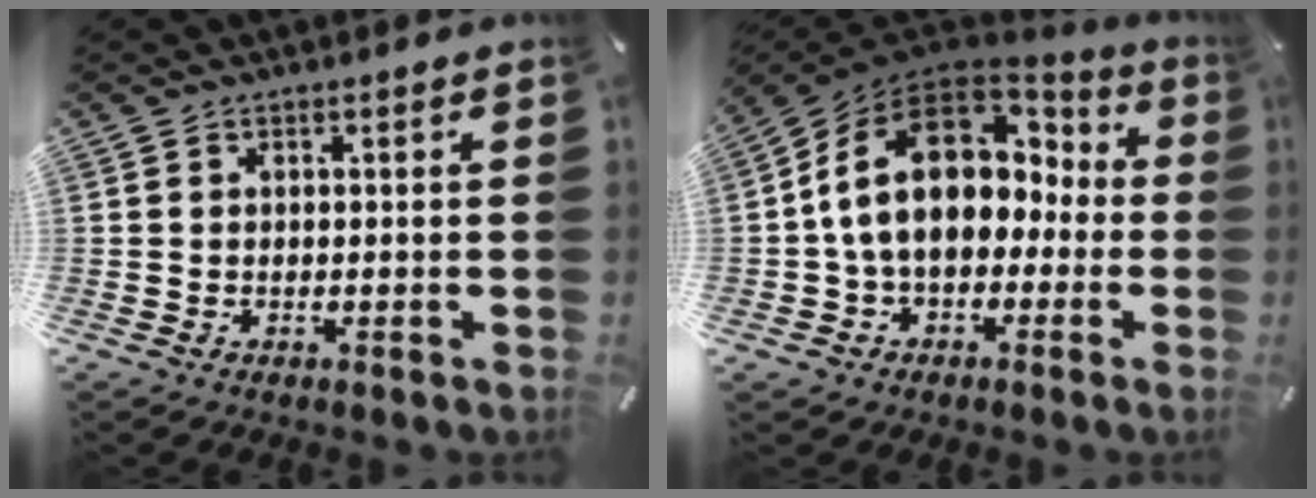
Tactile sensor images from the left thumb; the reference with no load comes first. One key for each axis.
{"total": 17.3, "fx": 2.4, "fy": 12.5, "fz": 11.7, "tx": -0.226, "ty": 0.004, "tz": 0.042}